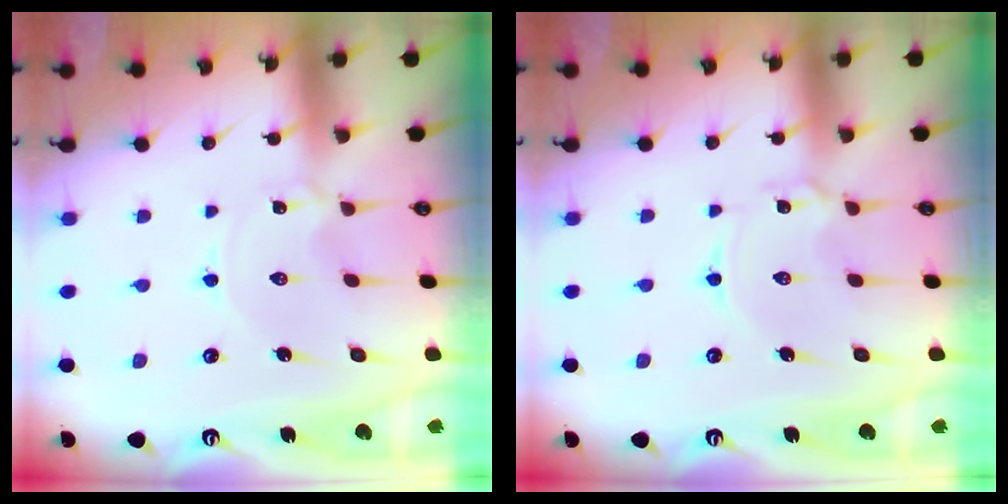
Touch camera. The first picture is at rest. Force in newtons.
{"total": 1.9, "press": 1.9, "slide": 0.2}